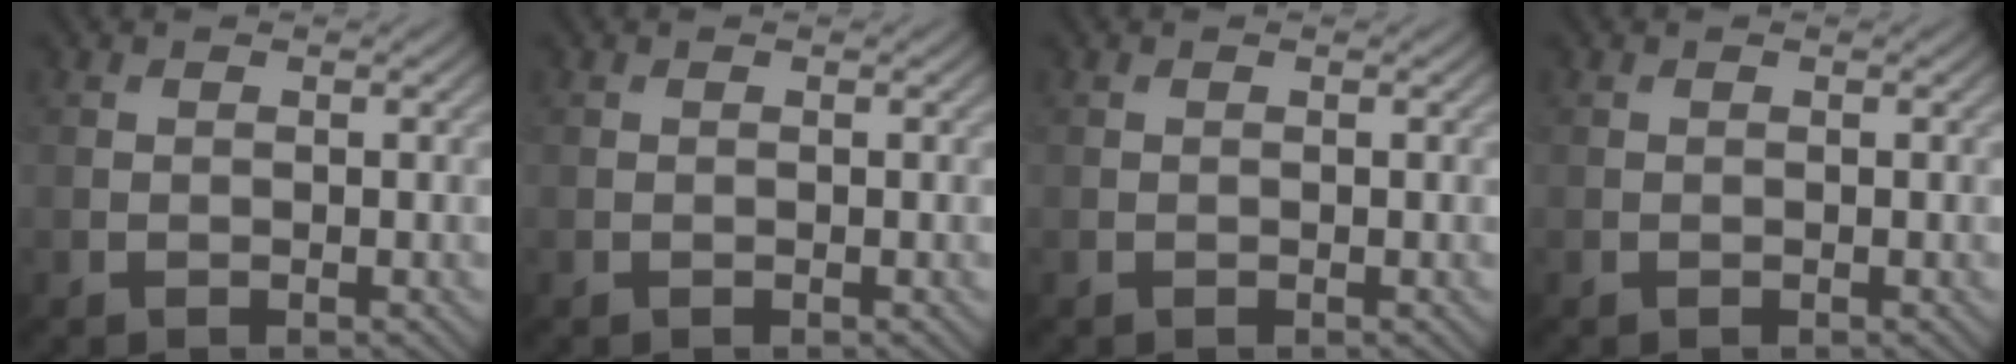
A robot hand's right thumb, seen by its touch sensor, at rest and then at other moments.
{"total": 0.0}
{"total": 0.0}
{"total": 0.0}